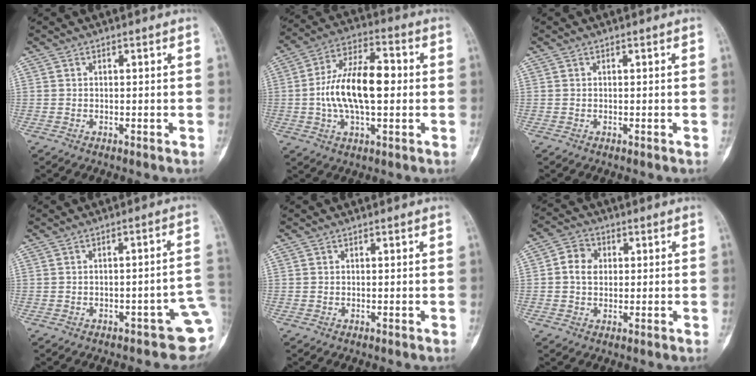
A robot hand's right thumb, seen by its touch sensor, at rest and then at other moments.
{"total": 15.7, "force": [-0.1, 7.6, 13.7], "torque": [-0.240, 0.024, -0.009]}
{"total": 0.0}
{"total": 7.4, "force": [-2.7, 2.9, 6.2], "torque": [-0.054, 0.022, -0.030]}
{"total": 0.0}
{"total": 5.4, "force": [0.5, 4.5, 2.9], "torque": [-0.040, 0.010, 0.003]}